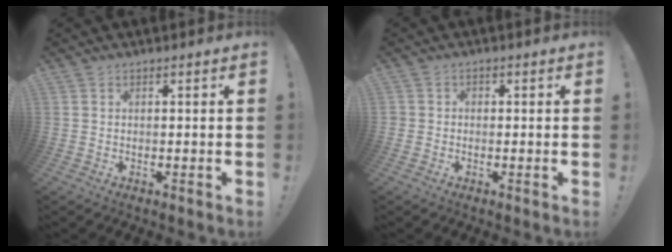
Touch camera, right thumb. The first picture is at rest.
{"total": 1.7, "force": [-0.6, 1.4, 0.6], "torque": [-0.012, 0.008, -0.011]}